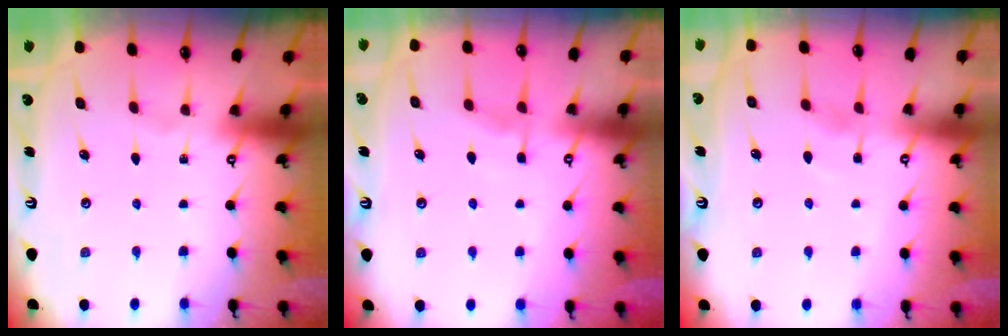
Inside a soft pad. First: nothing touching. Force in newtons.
{"total": 4.6, "press": 4.6, "slide": 0.6}
{"total": 4.4, "press": 4.3, "slide": 0.6}